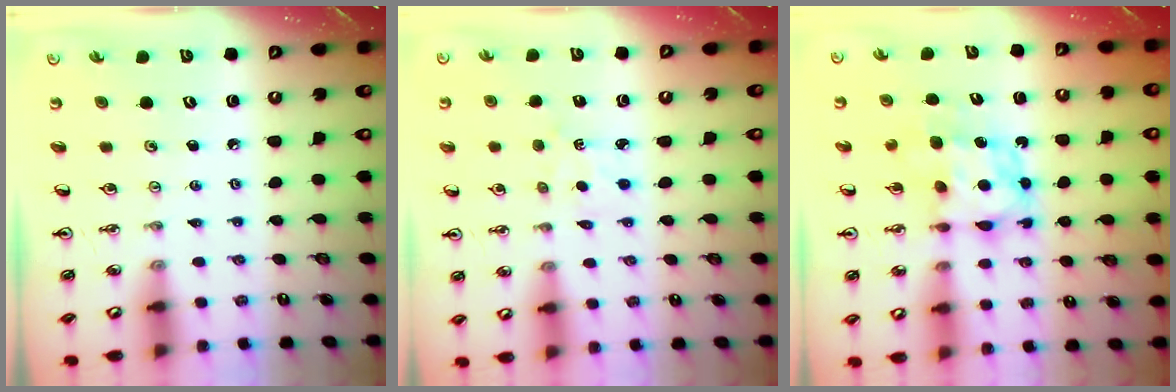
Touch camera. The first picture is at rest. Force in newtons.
{"total": 2.3, "press": 2.3, "slide": 0.2}
{"total": 6.1, "press": 6.0, "slide": 0.6}